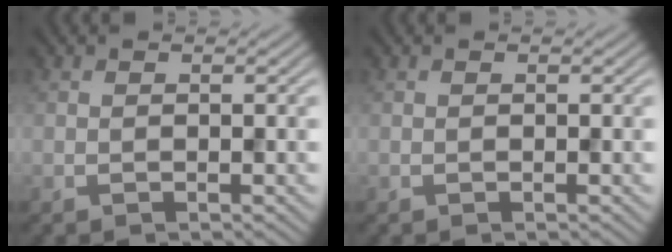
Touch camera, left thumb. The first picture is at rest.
{"total": 0.0}